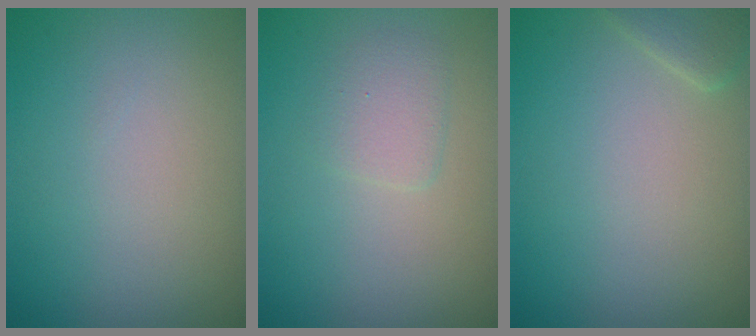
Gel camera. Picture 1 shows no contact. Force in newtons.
{"total": 1.6, "press": 1.6, "slide": 0.1}
{"total": 1.5, "press": 1.5, "slide": 0.1}